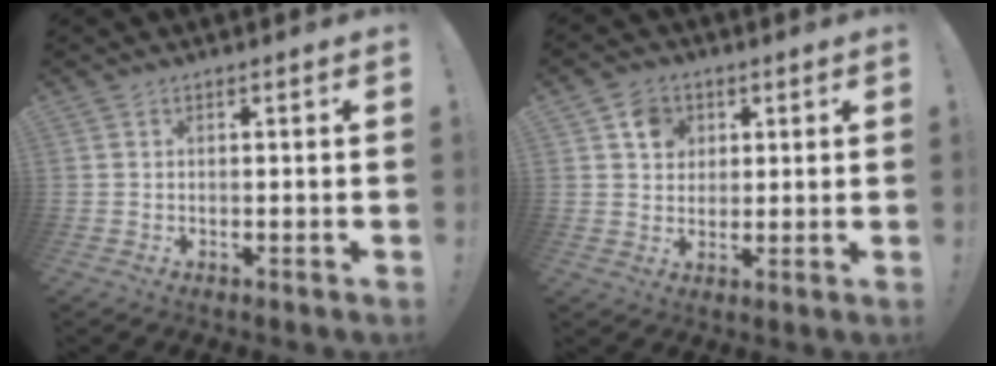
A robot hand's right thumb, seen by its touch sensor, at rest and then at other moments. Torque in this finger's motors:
{"motor_torque": [0.41, -0.34, 0.03, 0.03, 0.01]}